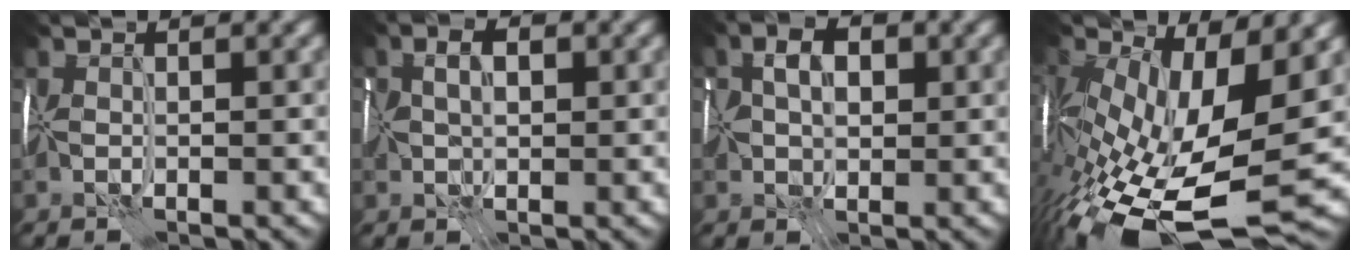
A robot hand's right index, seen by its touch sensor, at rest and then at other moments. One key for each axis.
{"total": 3.2, "fx": 0.7, "fy": 2.1, "fz": 2.3, "tx": -0.039, "ty": 0.011, "tz": 0.010}
{"total": 4.1, "fx": 0.7, "fy": 2.8, "fz": 2.8, "tx": -0.046, "ty": 0.007, "tz": 0.007}
{"total": 14.6, "fx": -3.5, "fy": 6.5, "fz": 12.6, "tx": -0.256, "ty": -0.038, "tz": -0.050}